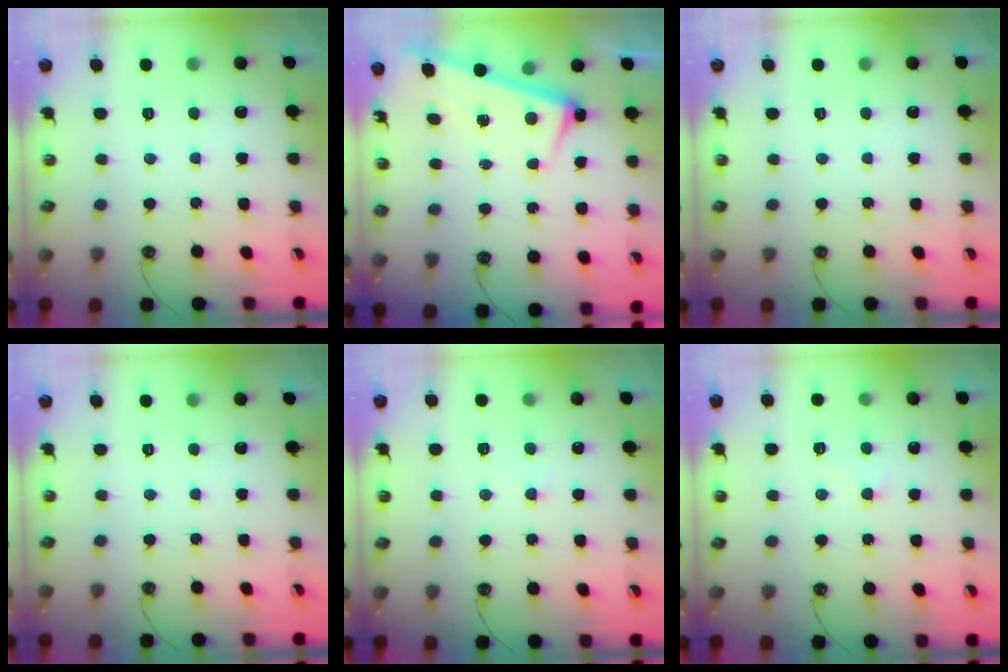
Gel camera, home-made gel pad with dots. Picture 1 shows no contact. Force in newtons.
{"total": 2.8, "press": 2.8, "slide": 0.4}
{"total": 0.0}
{"total": 0.0}
{"total": 4.2, "press": 4.2, "slide": 0.3}
{"total": 3.1, "press": 3.1, "slide": 0.3}